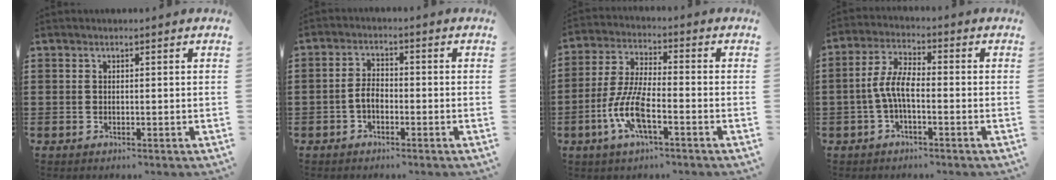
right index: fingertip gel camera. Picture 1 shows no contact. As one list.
[{"total": 3.2, "force": [-1.2, 1.7, 2.4], "torque": [-0.060, -0.002, -0.028]}, {"total": 8.8, "force": [-3.6, 2.6, 7.6], "torque": [-0.178, -0.011, -0.073]}, {"total": 5.8, "force": [-1.4, 2.0, 5.2], "torque": [-0.127, -0.006, -0.035]}]